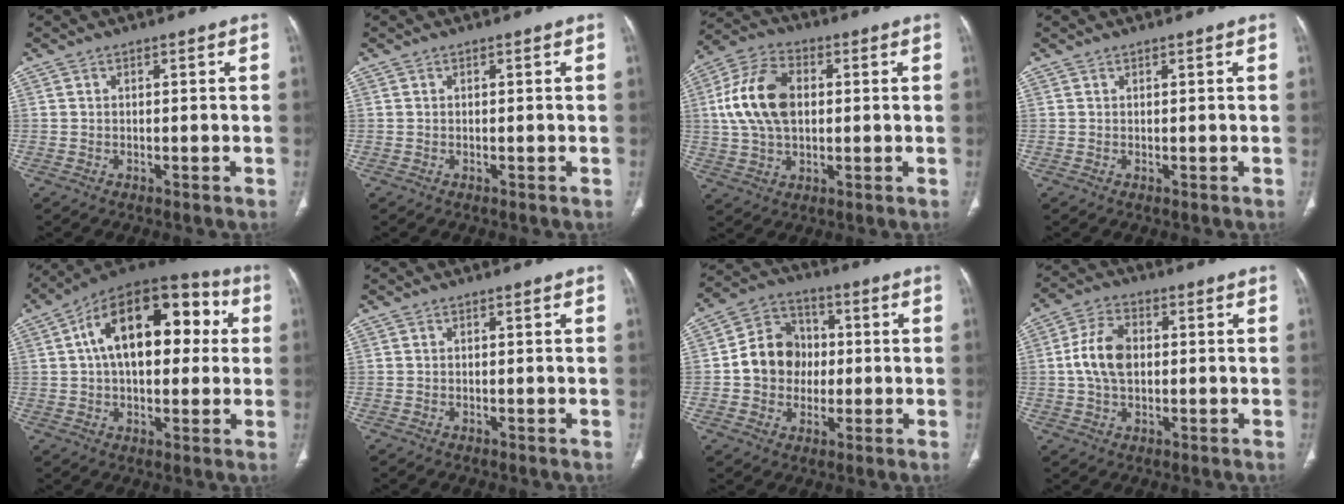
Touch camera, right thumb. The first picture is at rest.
{"total": 0.0}
{"total": 13.9, "force": [1.6, 8.9, 10.6], "torque": [-0.199, 0.016, 0.027]}
{"total": 0.0}
{"total": 22.4, "force": [4.5, 12.5, 18.1], "torque": [-0.250, 0.038, 0.058]}
{"total": 0.0}
{"total": 11.5, "force": [-0.2, 10.1, 5.6], "torque": [-0.061, 0.023, -0.011]}
{"total": 8.8, "force": [0.4, 5.7, 6.7], "torque": [-0.126, 0.013, 0.005]}